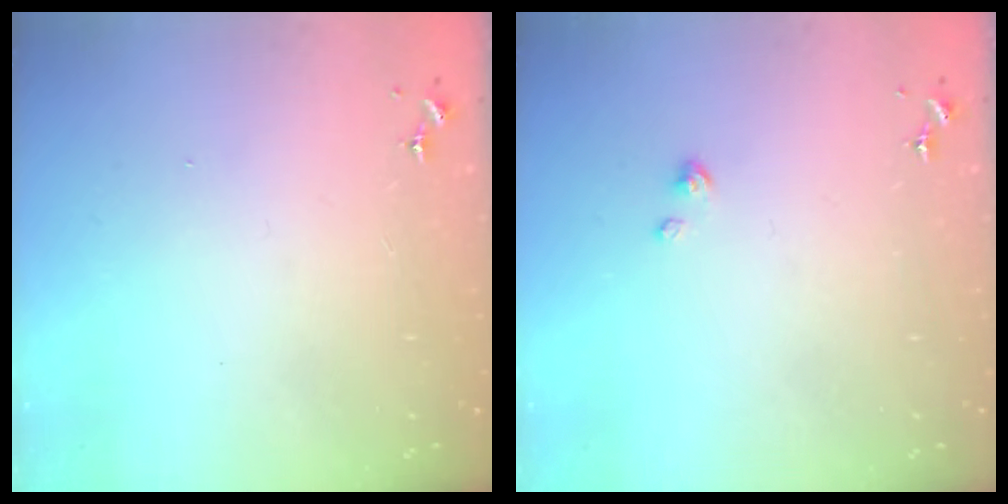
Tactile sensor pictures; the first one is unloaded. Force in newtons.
{"total": 2.4, "press": 2.4, "slide": 0.3}